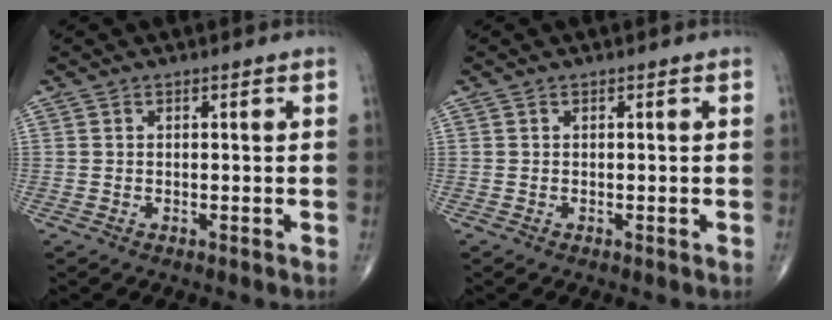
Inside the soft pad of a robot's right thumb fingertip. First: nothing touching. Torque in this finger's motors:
{"motor_torque": [2.10, 0.26, -0.07, -0.14, -0.03]}